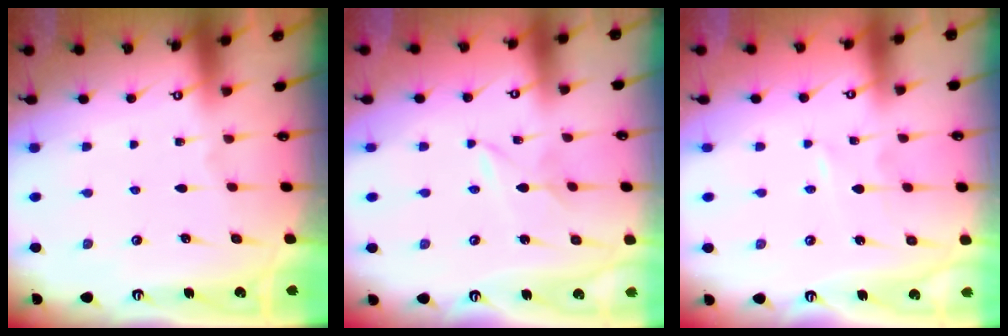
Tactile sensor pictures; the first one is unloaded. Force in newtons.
{"total": 1.4, "press": 1.4, "slide": 0.2}
{"total": 1.1, "press": 1.1, "slide": 0.1}